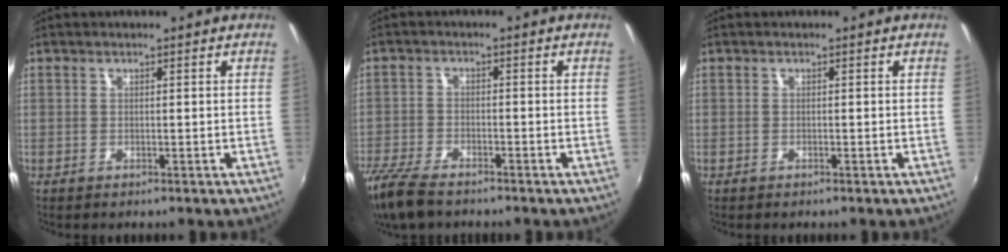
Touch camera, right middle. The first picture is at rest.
{"total": 10.7, "force": [-8.5, 3.7, 5.4], "torque": [-0.146, -0.035, -0.163]}
{"total": 0.0}